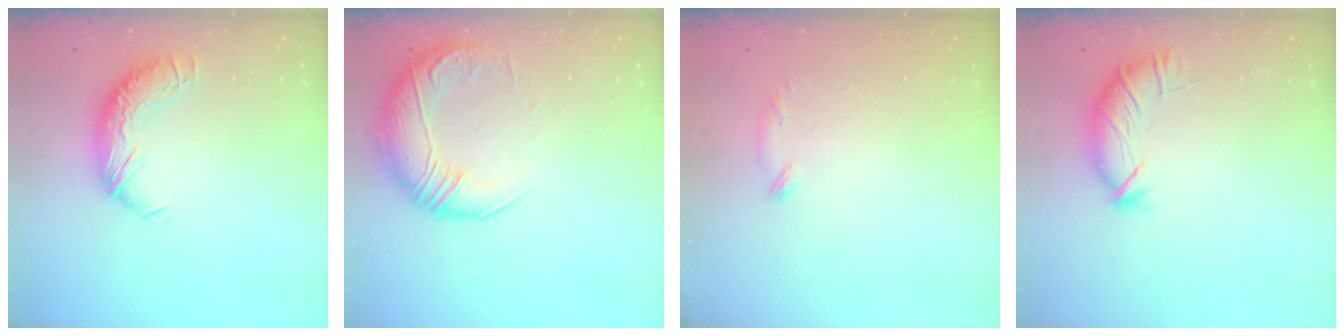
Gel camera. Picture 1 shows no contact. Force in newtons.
{"total": 3.0, "press": 0.1, "slide": 3.0}
{"total": 6.7, "press": 6.7, "slide": 0.9}
{"total": 3.2, "press": 3.0, "slide": 1.1}